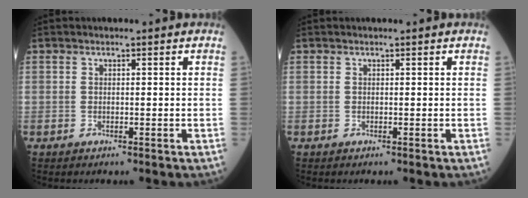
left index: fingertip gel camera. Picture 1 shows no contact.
{"total": 0.0}